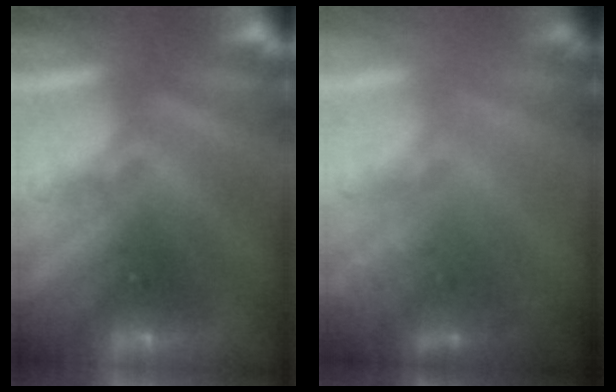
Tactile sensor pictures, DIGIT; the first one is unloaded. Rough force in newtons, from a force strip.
{"total": 1.4}